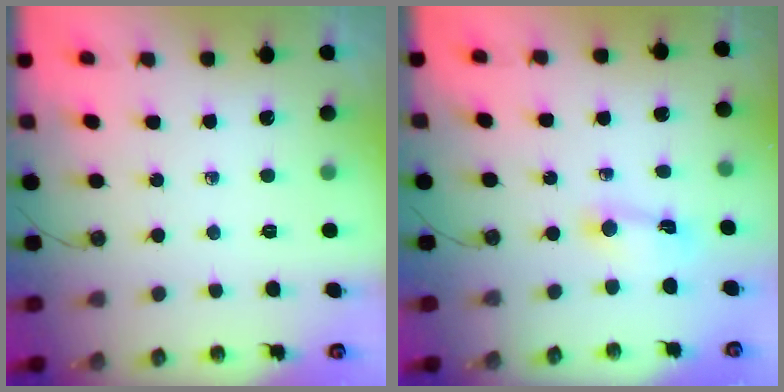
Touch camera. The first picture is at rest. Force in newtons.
{"total": 2.4, "press": 2.4, "slide": 0.3}